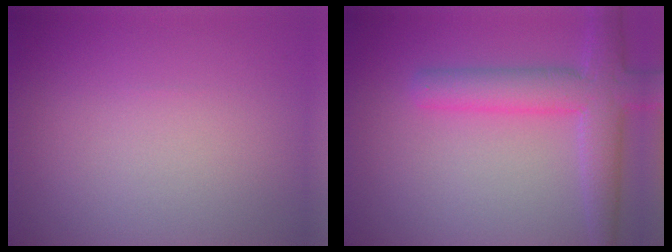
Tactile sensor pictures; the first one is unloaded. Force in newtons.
{"total": 5.4, "press": 5.4, "slide": 0.2}